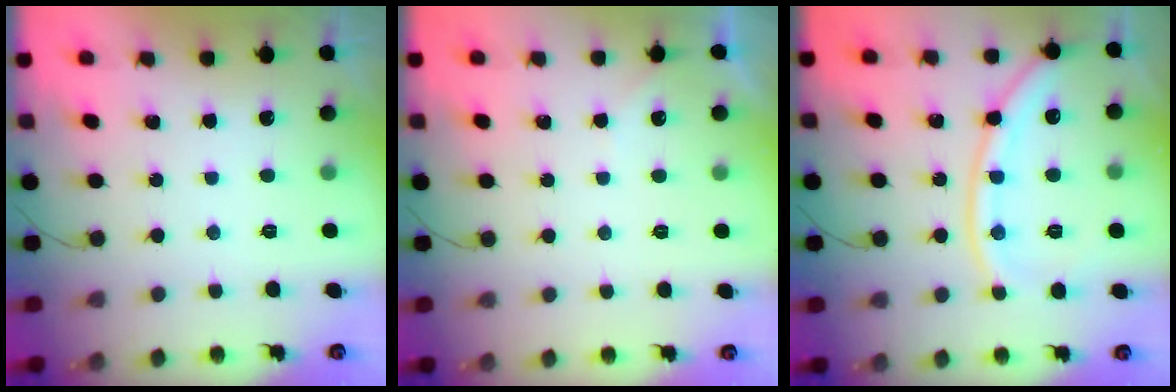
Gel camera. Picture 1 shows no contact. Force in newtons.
{"total": 2.2, "press": 2.2, "slide": 0.3}
{"total": 13.0, "press": 12.9, "slide": 1.6}